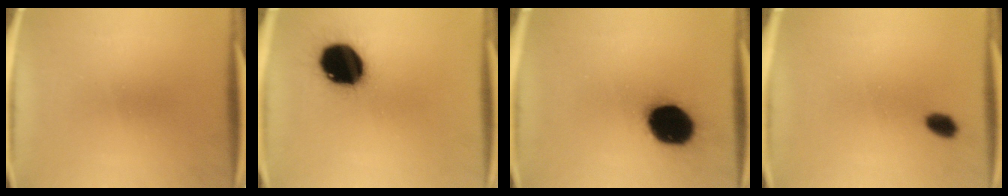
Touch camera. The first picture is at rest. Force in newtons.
{"total": 19.8}
{"total": 18.7}
{"total": 3.6}